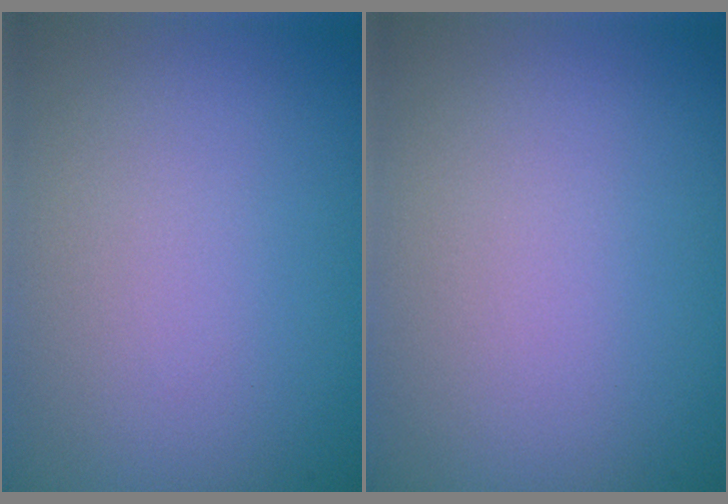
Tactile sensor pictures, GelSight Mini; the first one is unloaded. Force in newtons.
{"total": 0.0}